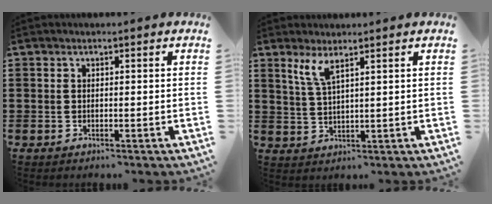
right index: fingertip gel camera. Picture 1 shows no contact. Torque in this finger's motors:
{"motor_torque": [0.48, 0.14, 0.13, 0.09]}